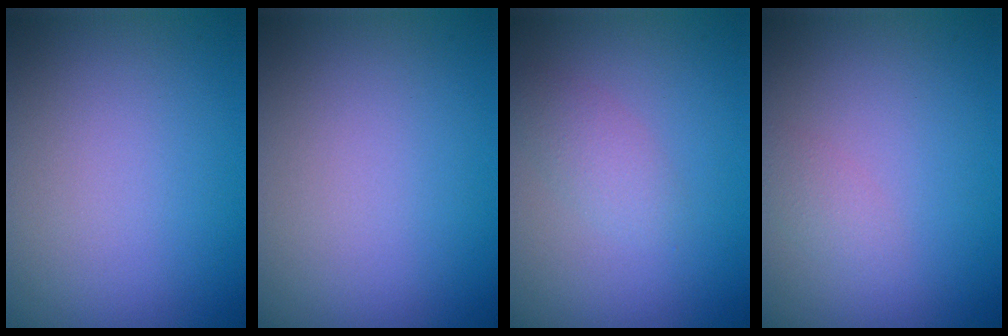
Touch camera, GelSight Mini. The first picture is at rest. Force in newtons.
{"total": 0.0}
{"total": 1.7, "press": 1.7, "slide": 0.0}
{"total": 1.1, "press": 1.1, "slide": 0.1}